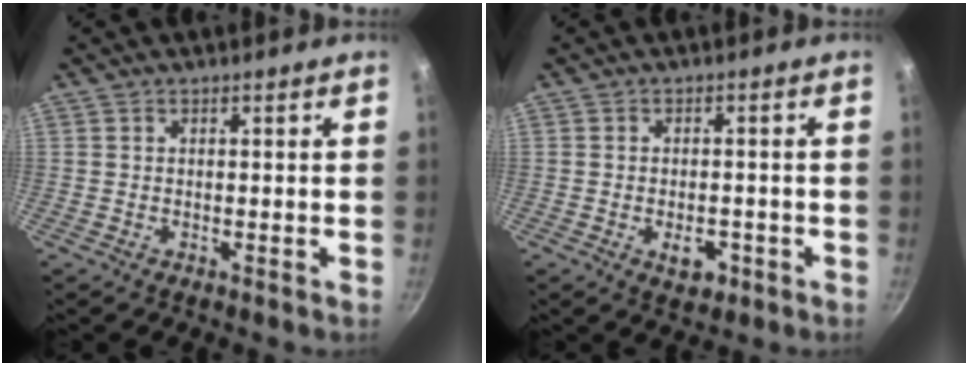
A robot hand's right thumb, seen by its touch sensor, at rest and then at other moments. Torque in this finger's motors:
{"motor_torque": [-0.45, -0.05, 0.47, 0.27, 0.08]}